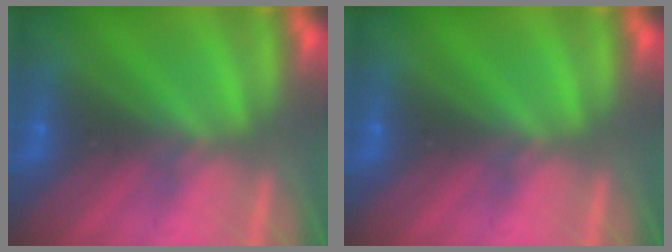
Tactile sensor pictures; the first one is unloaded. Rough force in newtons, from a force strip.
{"total": 0.0}